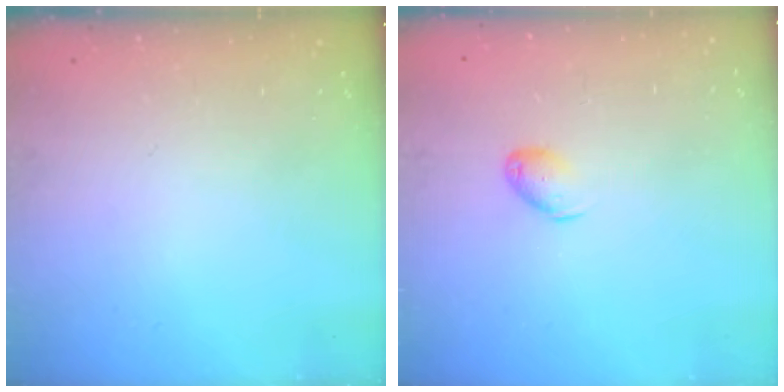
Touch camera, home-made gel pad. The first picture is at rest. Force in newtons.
{"total": 6.0, "press": 5.9, "slide": 1.0}